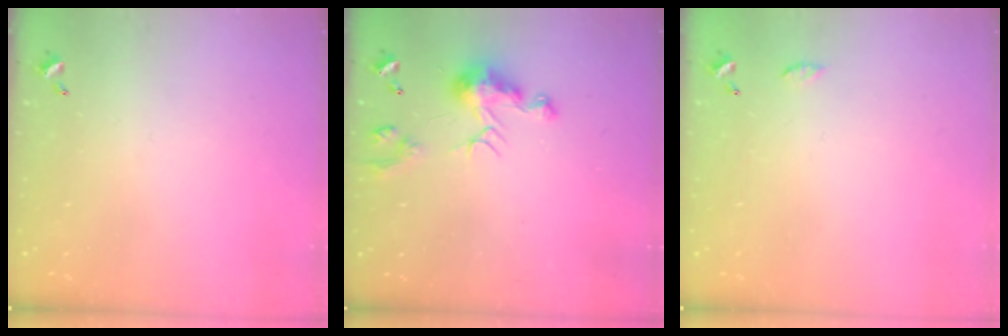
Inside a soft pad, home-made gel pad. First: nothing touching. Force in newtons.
{"total": 8.3, "press": 8.3, "slide": 0.1}
{"total": 3.6, "press": 3.6, "slide": 0.5}